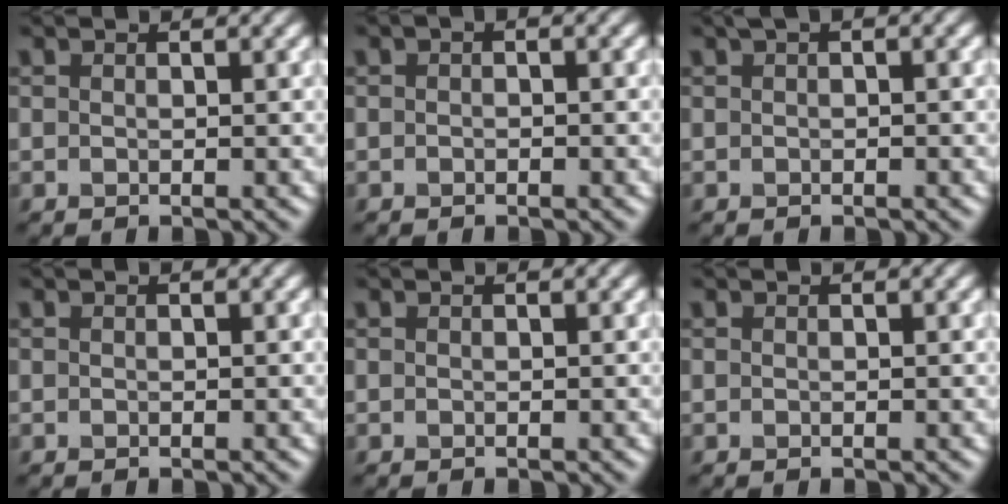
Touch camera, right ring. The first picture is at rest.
{"total": 0.8, "force": [0.0, 0.4, 0.6], "torque": [-0.012, 0.000, -0.005]}
{"total": 1.1, "force": [0.5, 0.4, 0.9], "torque": [-0.015, 0.004, 0.009]}
{"total": 0.0}
{"total": 0.0}
{"total": 0.0}